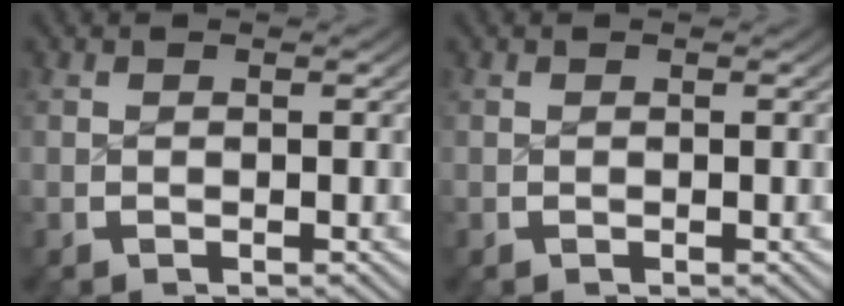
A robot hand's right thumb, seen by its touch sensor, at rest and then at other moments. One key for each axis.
{"total": 0.0}